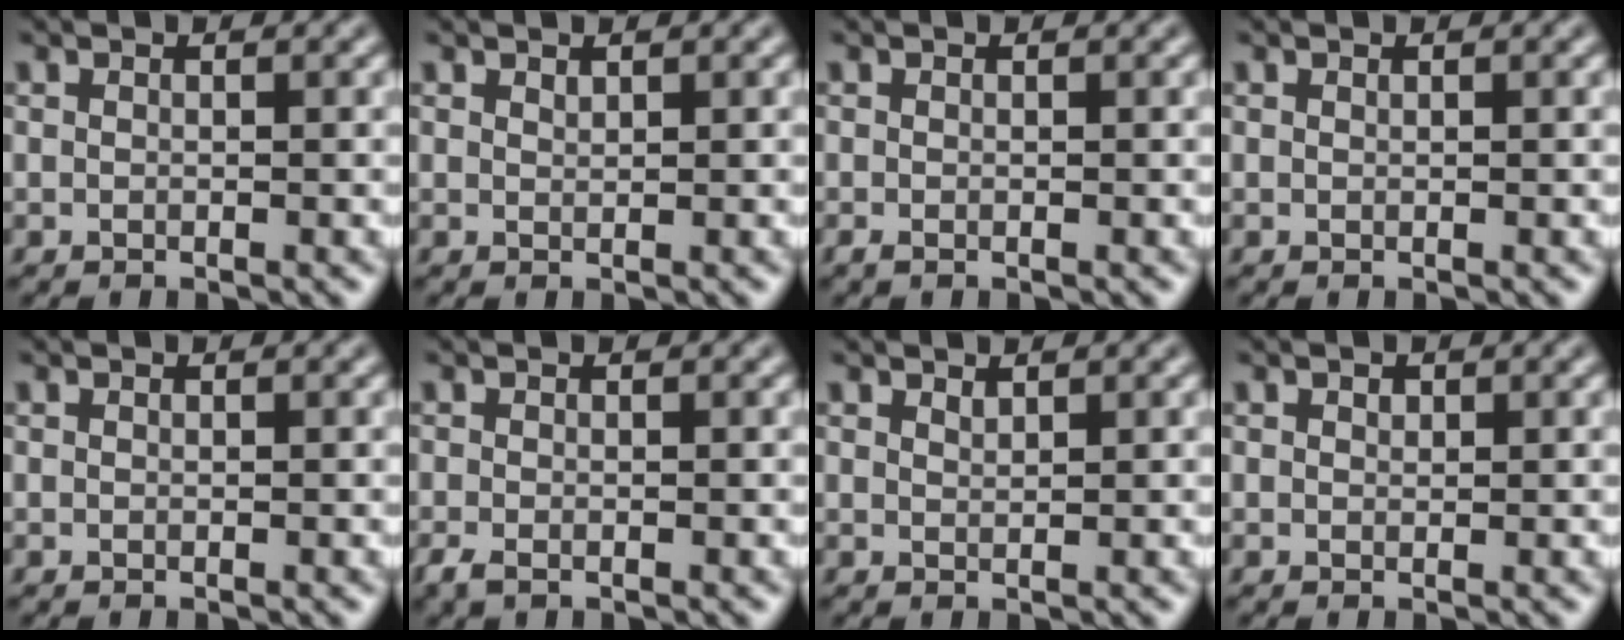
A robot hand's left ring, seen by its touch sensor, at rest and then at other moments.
{"total": 0.5, "force": [0.5, 0.1, 0.2], "torque": [-0.003, -0.002, 0.012]}
{"total": 0.5, "force": [-0.3, 0.1, 0.4], "torque": [-0.008, -0.005, -0.005]}
{"total": 0.0}
{"total": 0.0}
{"total": 1.3, "force": [-0.9, 0.5, 0.8], "torque": [-0.023, -0.007, -0.019]}
{"total": 0.7, "force": [0.7, 0.1, 0.2], "torque": [-0.002, -0.002, 0.015]}
{"total": 0.6, "force": [0.3, 0.4, 0.2], "torque": [-0.003, -0.002, 0.004]}